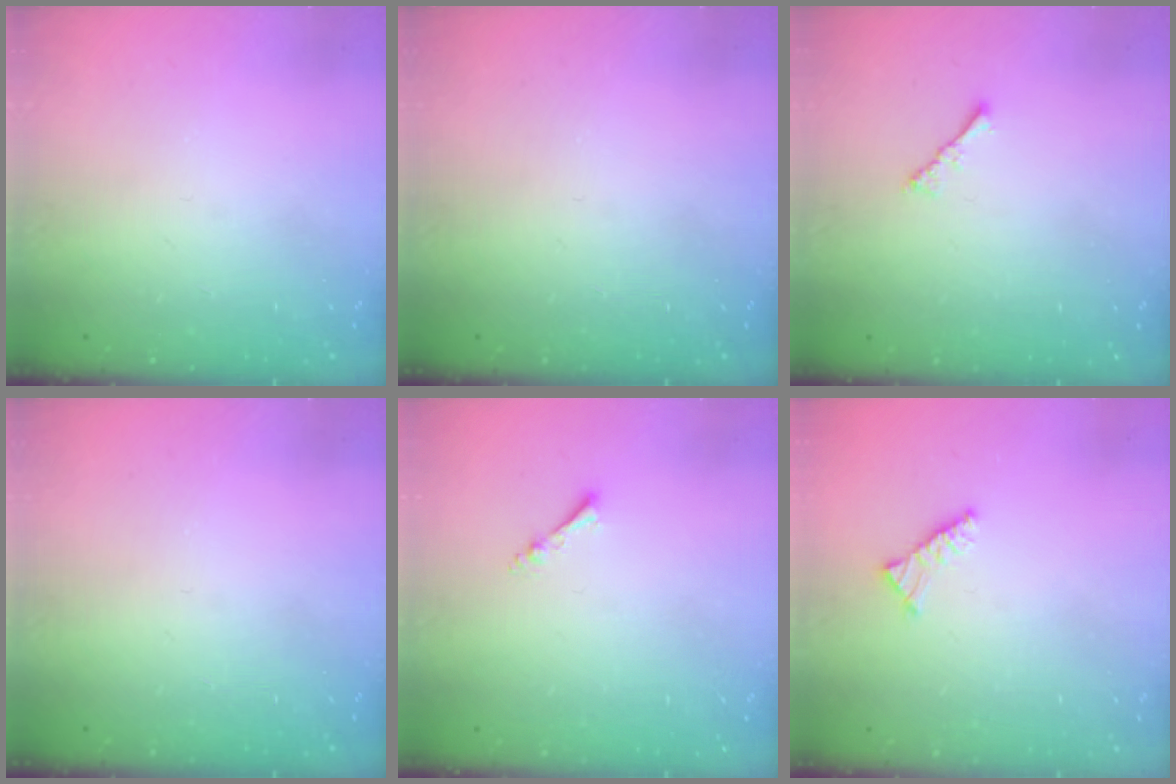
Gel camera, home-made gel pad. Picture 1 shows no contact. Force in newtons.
{"total": 0.0}
{"total": 2.2, "press": 2.1, "slide": 0.5}
{"total": 0.0}
{"total": 2.2, "press": 2.1, "slide": 0.4}
{"total": 3.1, "press": 3.0, "slide": 0.7}